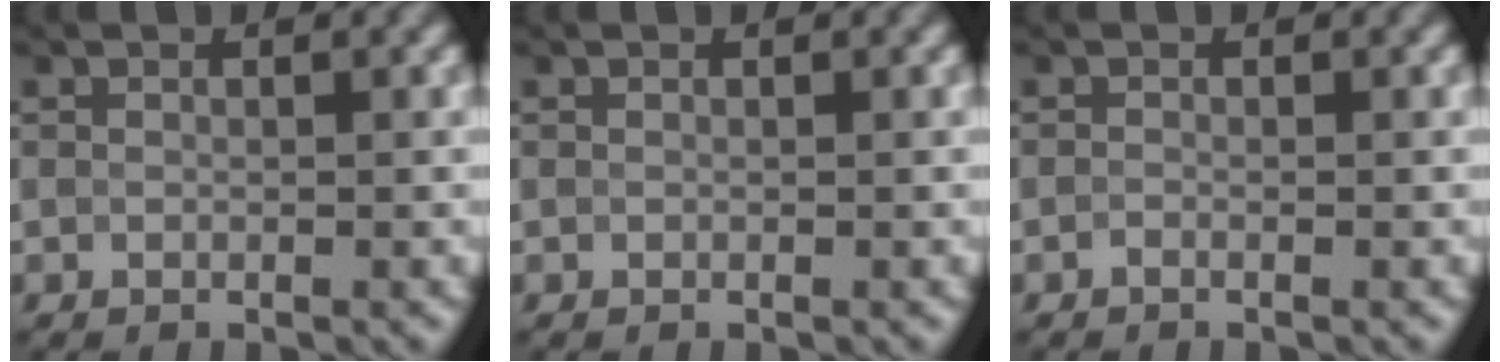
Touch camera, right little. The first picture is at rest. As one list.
[{"total": 0.0}, {"total": 0.7, "force": [-0.7, -0.1, -0.3], "torque": [0.001, -0.002, -0.013]}]